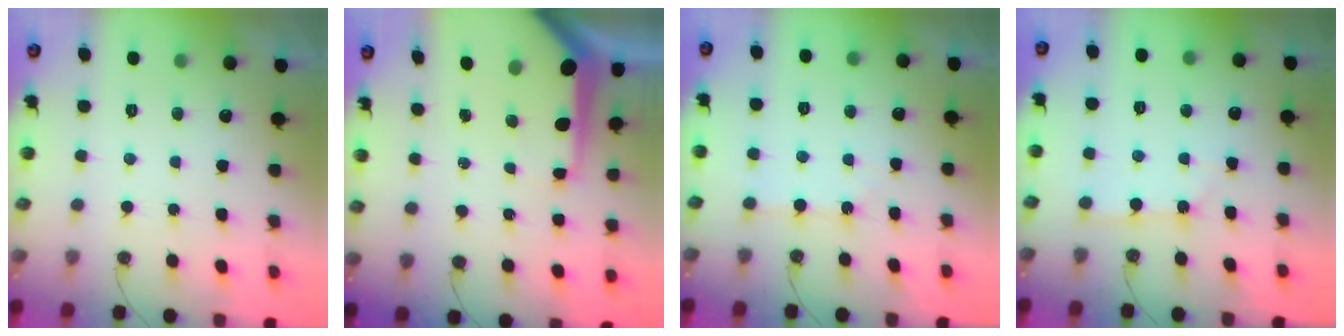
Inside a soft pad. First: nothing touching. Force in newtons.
{"total": 11.8, "press": 11.8, "slide": 1.1}
{"total": 2.9, "press": 2.8, "slide": 0.4}
{"total": 1.9, "press": 1.9, "slide": 0.1}